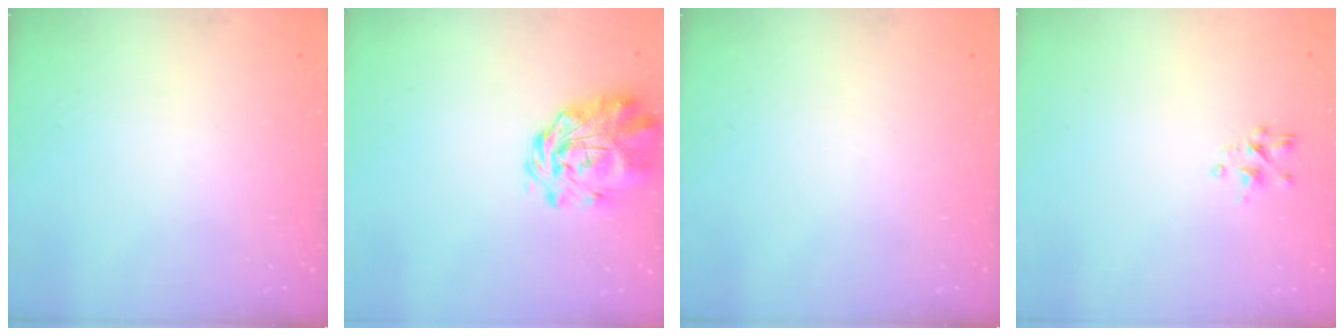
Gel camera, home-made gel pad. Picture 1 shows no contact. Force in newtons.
{"total": 2.9, "press": 2.6, "slide": 1.4}
{"total": 0.0}
{"total": 1.8, "press": 1.7, "slide": 0.7}